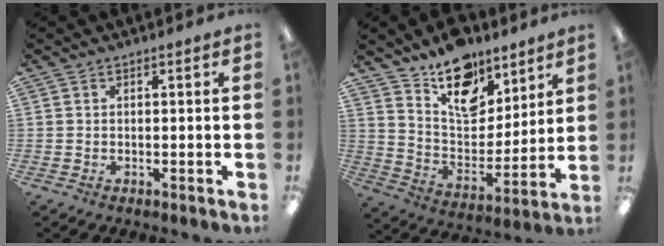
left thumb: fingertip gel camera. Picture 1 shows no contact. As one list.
[{"total": 16.0, "force": [11.6, 8.8, 6.8], "torque": [-0.104, -0.079, 0.209]}]